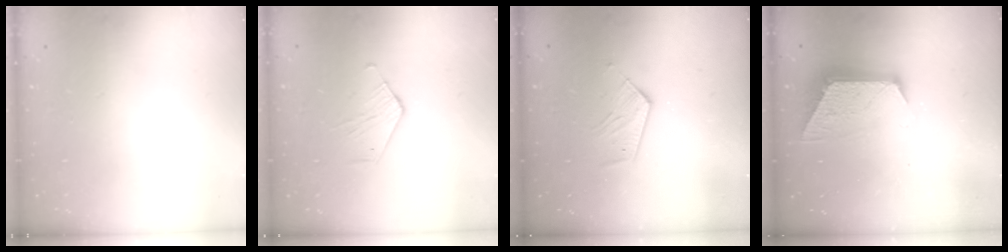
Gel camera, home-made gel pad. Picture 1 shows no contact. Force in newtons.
{"total": 3.2, "press": 3.2, "slide": 0.3}
{"total": 7.2, "press": 7.2, "slide": 0.3}
{"total": 11.0, "press": 10.9, "slide": 1.0}